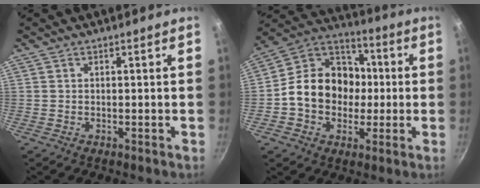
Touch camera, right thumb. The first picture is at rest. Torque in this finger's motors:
{"motor_torque": [0.89, 1.20, 0.73, -0.71, 0.29]}